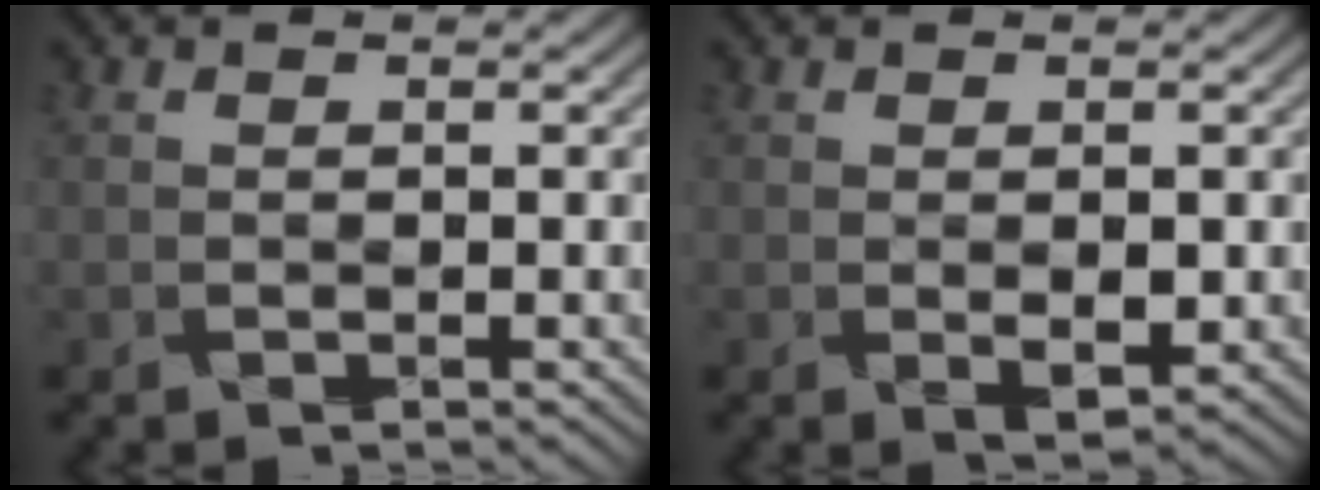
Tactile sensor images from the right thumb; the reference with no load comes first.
{"total": 2.1, "force": [-0.2, 0.9, 1.9], "torque": [-0.037, -0.005, 0.006]}